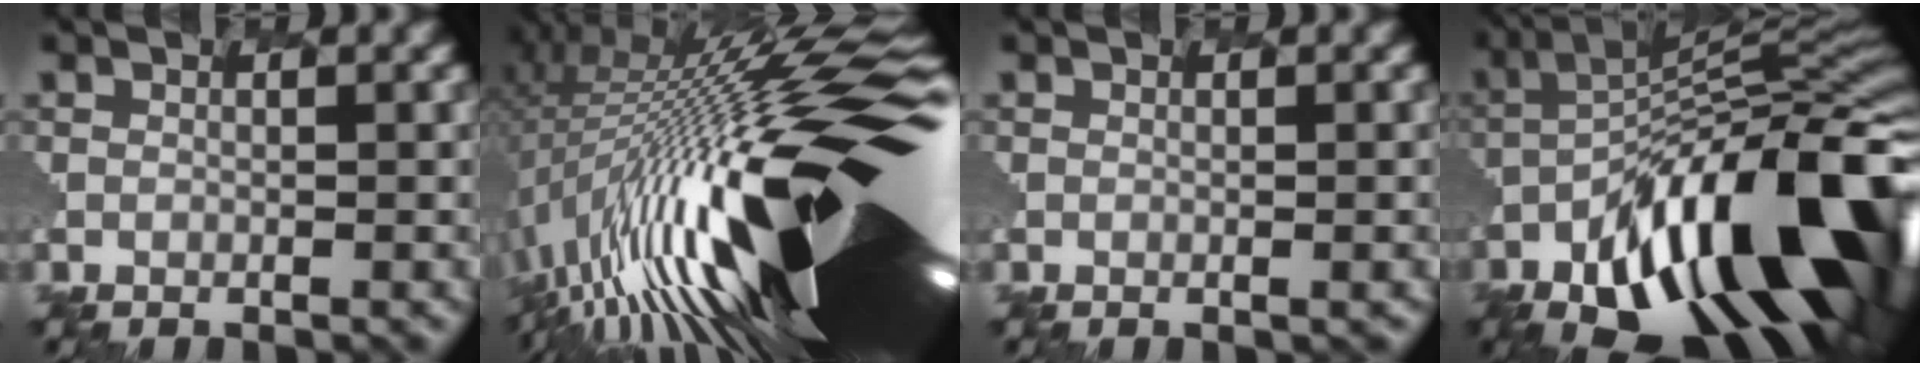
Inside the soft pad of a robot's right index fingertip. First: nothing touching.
{"total": 20.1, "force": [-0.6, 5.0, 19.5], "torque": [-0.326, 0.013, -0.026]}
{"total": 1.6, "force": [-0.2, 0.7, 1.5], "torque": [-0.003, 0.003, -0.002]}
{"total": 16.2, "force": [-7.7, 6.6, 12.6], "torque": [-0.199, 0.003, -0.135]}